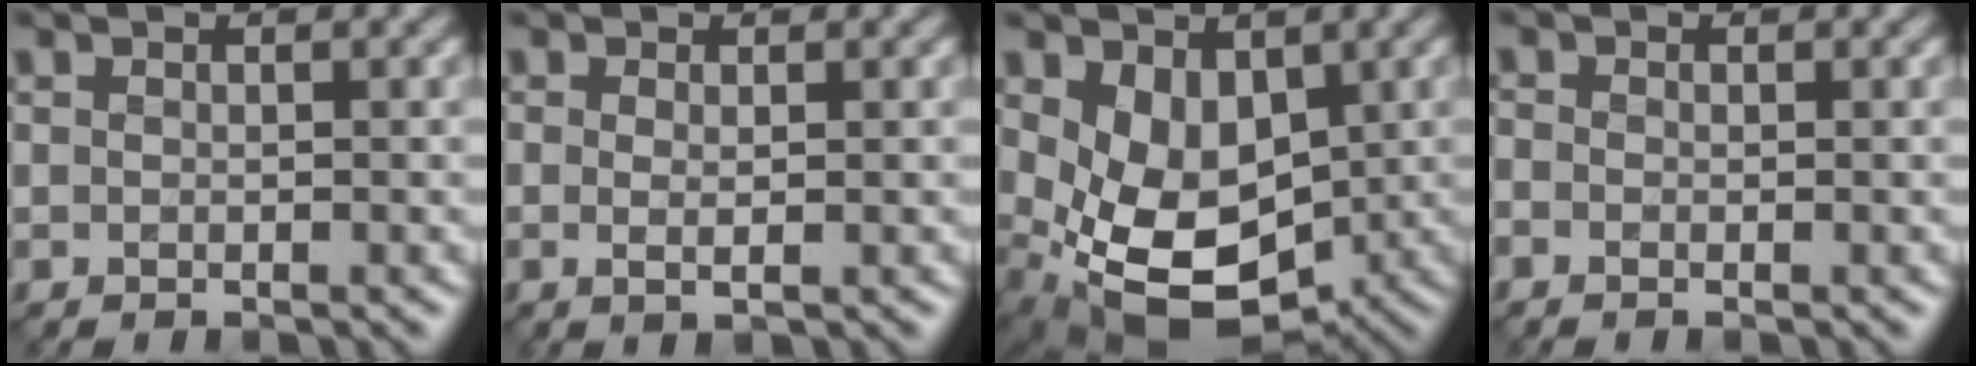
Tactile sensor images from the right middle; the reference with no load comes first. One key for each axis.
{"total": 1.3, "fx": 0.0, "fy": 0.3, "fz": 1.3, "tx": -0.024, "ty": -0.002, "tz": -0.001}
{"total": 8.2, "fx": -0.5, "fy": 5.5, "fz": 6.1, "tx": -0.126, "ty": -0.030, "tz": 0.006}
{"total": 0.7, "fx": -0.4, "fy": 0.4, "fz": 0.4, "tx": -0.010, "ty": -0.006, "tz": -0.010}